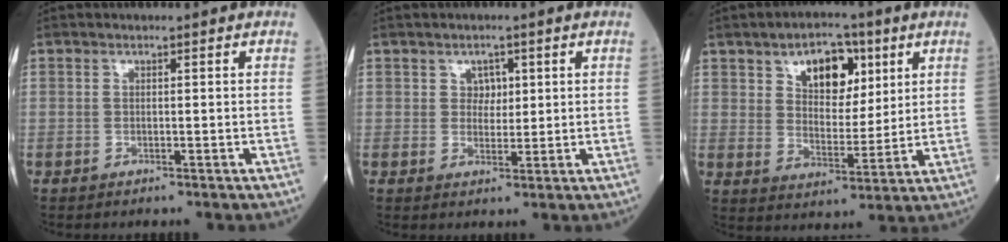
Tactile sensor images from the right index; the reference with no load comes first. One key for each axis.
{"total": 2.5, "fx": 1.0, "fy": 1.9, "fz": 1.3, "tx": -0.014, "ty": 0.000, "tz": 0.014}
{"total": 9.5, "fx": 4.5, "fy": 5.2, "fz": 6.5, "tx": -0.099, "ty": 0.012, "tz": 0.077}